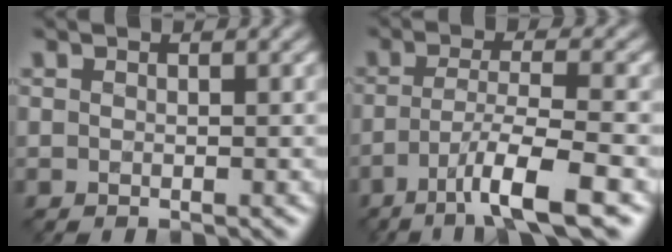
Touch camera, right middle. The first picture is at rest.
{"total": 6.6, "force": [-3.5, 1.0, 5.5], "torque": [-0.084, 0.009, -0.063]}